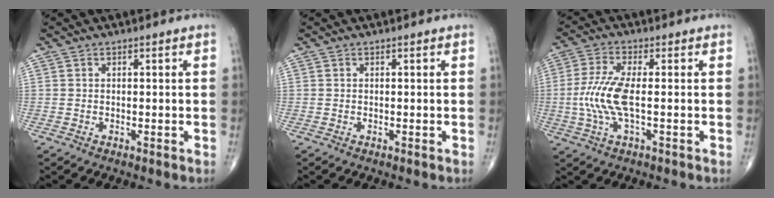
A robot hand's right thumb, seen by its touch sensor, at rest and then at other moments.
{"total": 0.0}
{"total": 8.4, "force": [-0.8, 2.5, 8.0], "torque": [-0.196, 0.005, -0.019]}